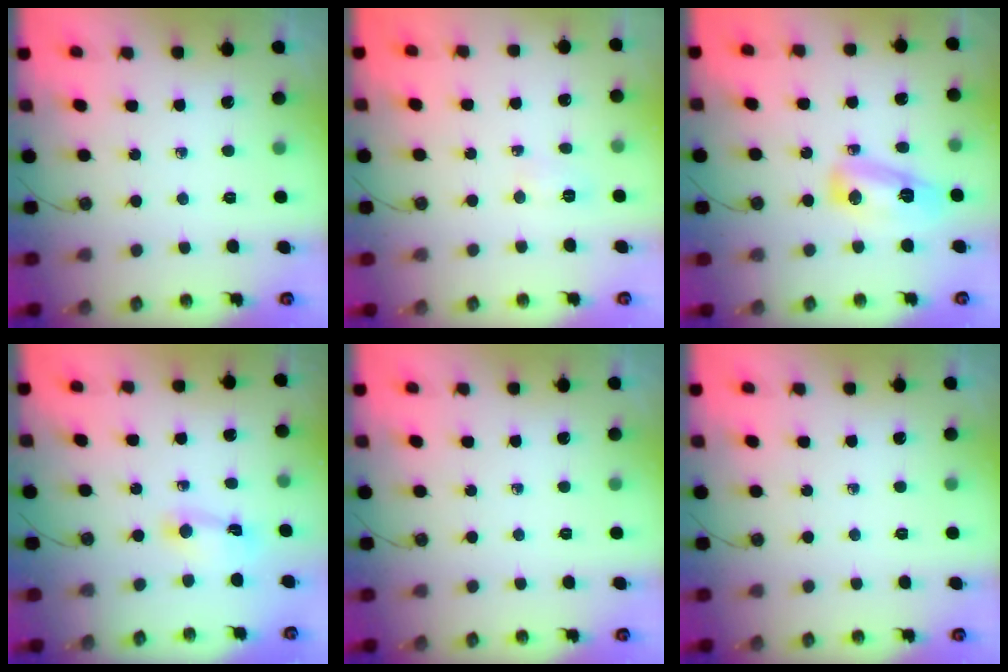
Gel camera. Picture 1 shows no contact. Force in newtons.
{"total": 3.4, "press": 3.3, "slide": 0.9}
{"total": 8.9, "press": 8.9, "slide": 0.9}
{"total": 2.7, "press": 2.7, "slide": 0.3}
{"total": 0.0}
{"total": 0.0}